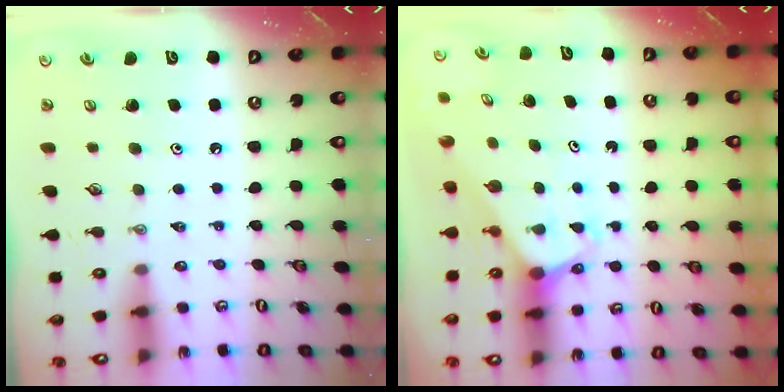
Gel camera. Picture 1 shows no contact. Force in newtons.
{"total": 1.9, "press": 1.9, "slide": 0.1}